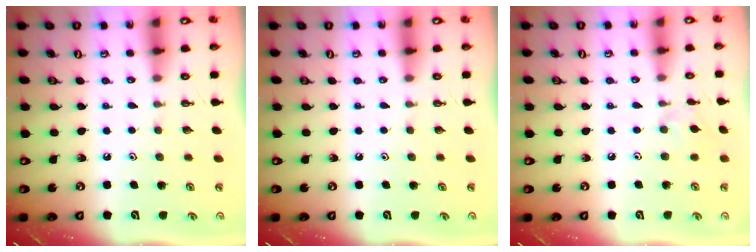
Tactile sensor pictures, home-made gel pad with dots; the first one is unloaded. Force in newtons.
{"total": 0.0}
{"total": 7.2, "press": 7.2, "slide": 0.8}